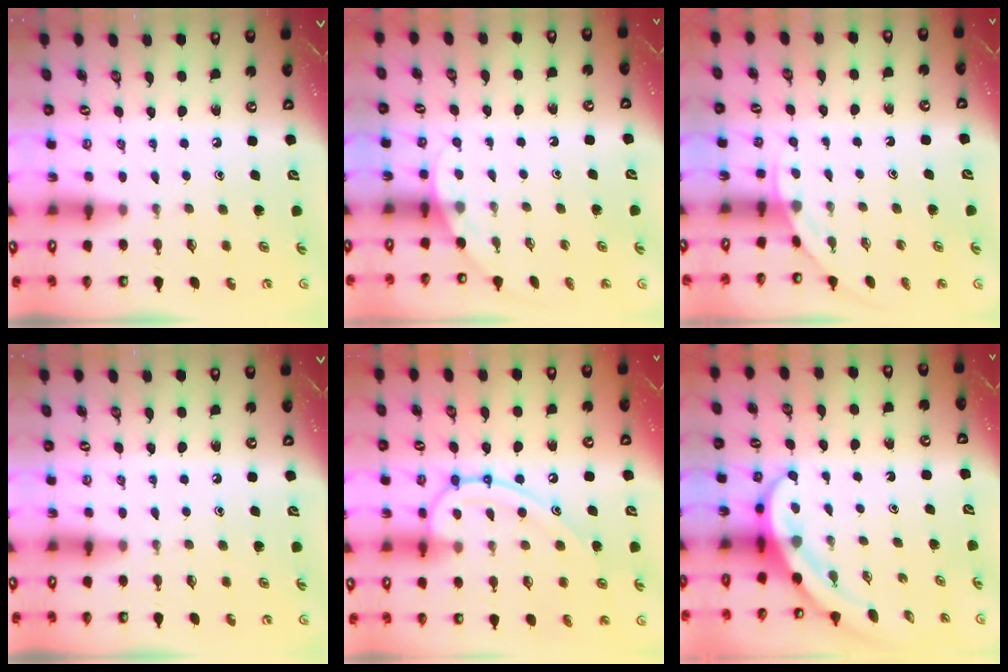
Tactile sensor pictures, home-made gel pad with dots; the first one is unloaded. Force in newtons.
{"total": 2.8, "press": 2.8, "slide": 0.1}
{"total": 1.9, "press": 1.9, "slide": 0.1}
{"total": 0.0}
{"total": 17.0, "press": 16.9, "slide": 1.7}
{"total": 7.4, "press": 7.4, "slide": 0.8}